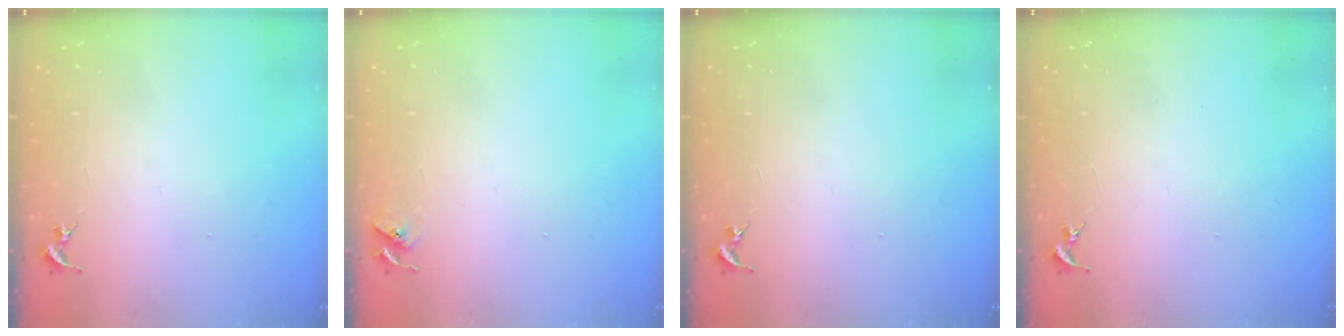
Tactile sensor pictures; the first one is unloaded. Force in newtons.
{"total": 5.8, "press": 5.8, "slide": 0.7}
{"total": 0.0}
{"total": 0.0}